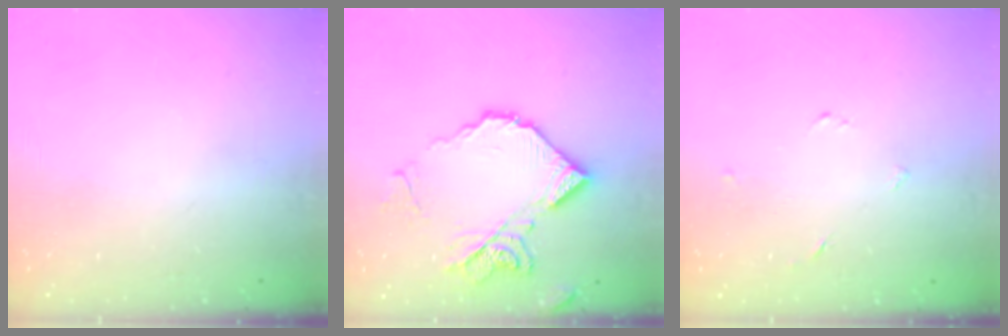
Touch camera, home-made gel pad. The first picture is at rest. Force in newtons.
{"total": 14.4, "press": 14.3, "slide": 1.6}
{"total": 2.7, "press": 2.7, "slide": 0.3}